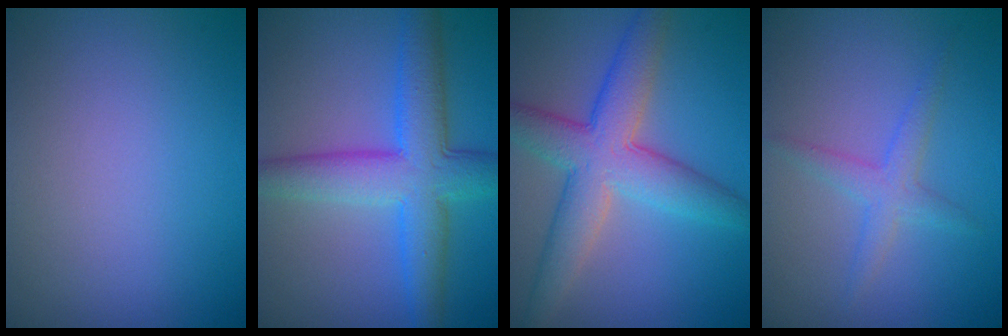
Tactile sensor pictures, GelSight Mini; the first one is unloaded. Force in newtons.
{"total": 6.9, "press": 6.9, "slide": 0.3}
{"total": 6.7, "press": 6.7, "slide": 0.2}
{"total": 2.1, "press": 2.1, "slide": 0.1}